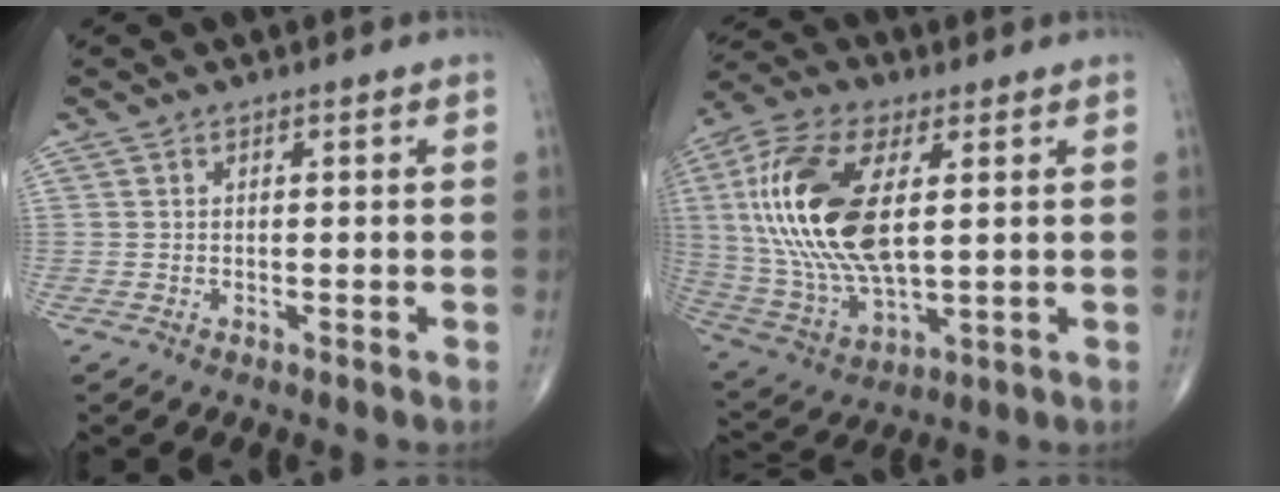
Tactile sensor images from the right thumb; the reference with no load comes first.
{"total": 22.5, "force": [3.9, 10.8, 19.4], "torque": [-0.414, -0.011, 0.072]}